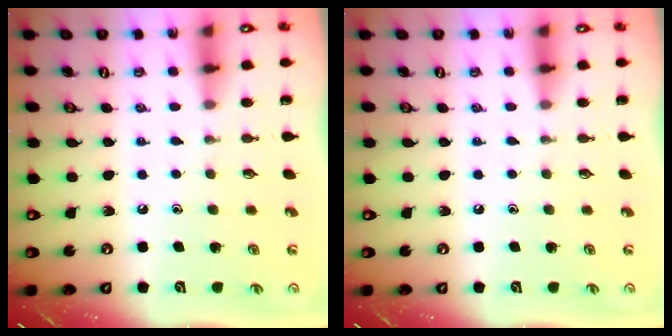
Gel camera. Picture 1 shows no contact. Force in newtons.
{"total": 0.0}